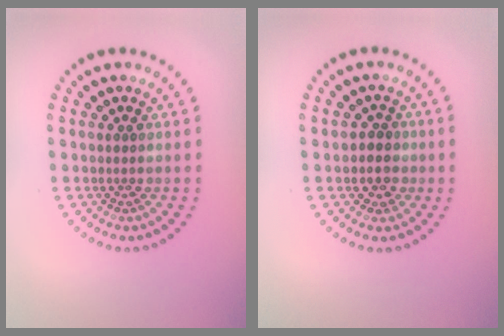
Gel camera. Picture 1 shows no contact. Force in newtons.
{"total": 1.6, "press": 1.4, "slide": 0.9}